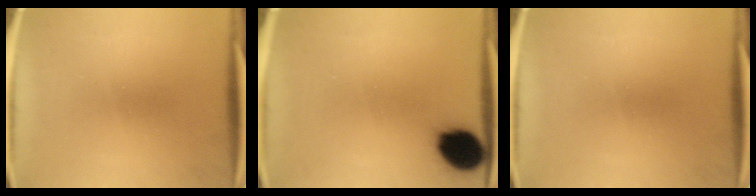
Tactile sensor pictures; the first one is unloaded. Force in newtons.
{"total": 11.4}
{"total": 0.0}